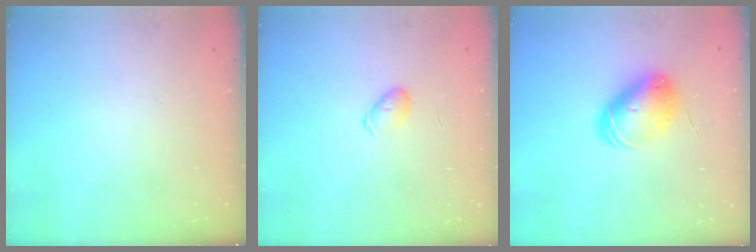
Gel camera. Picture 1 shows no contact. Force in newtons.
{"total": 4.5, "press": 4.5, "slide": 0.5}
{"total": 10.0, "press": 10.0, "slide": 0.6}